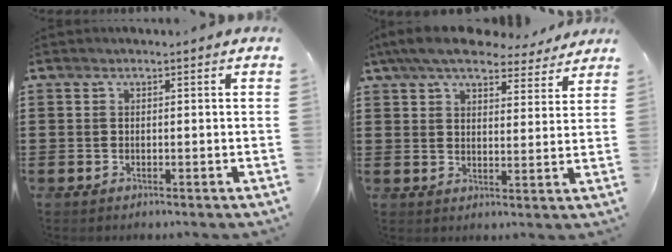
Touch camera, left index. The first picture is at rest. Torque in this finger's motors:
{"motor_torque": [2.14, 0.00, 1.05, 0.21]}